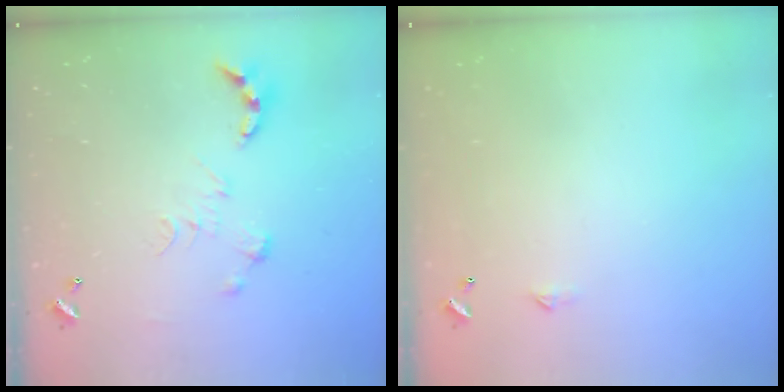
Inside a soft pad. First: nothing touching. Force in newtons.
{"total": 2.3, "press": 2.3, "slide": 0.4}